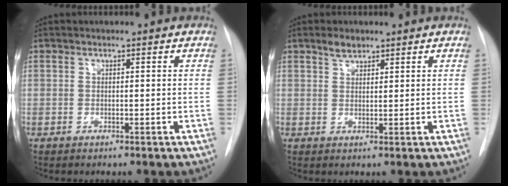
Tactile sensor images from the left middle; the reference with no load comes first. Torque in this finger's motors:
{"motor_torque": [0.28, -0.05, -0.10, -0.01]}